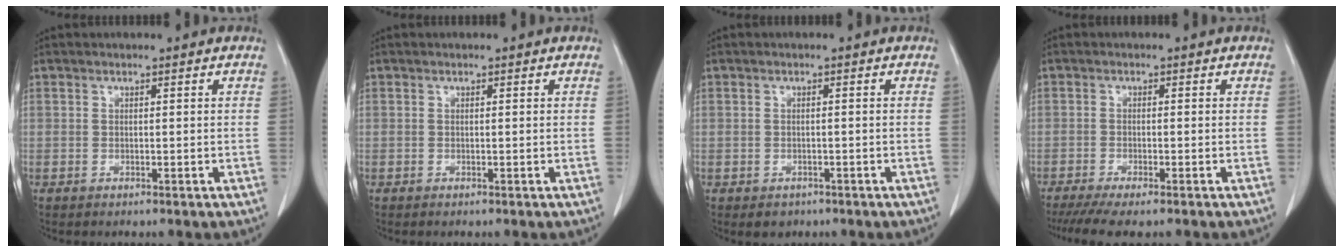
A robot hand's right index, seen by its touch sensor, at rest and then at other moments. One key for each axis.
{"total": 0.0}
{"total": 2.1, "fx": -1.2, "fy": 1.6, "fz": 0.5, "tx": -0.005, "ty": 0.003, "tz": -0.010}
{"total": 7.1, "fx": -5.6, "fy": 0.7, "fz": 4.2, "tx": -0.061, "ty": -0.014, "tz": -0.090}